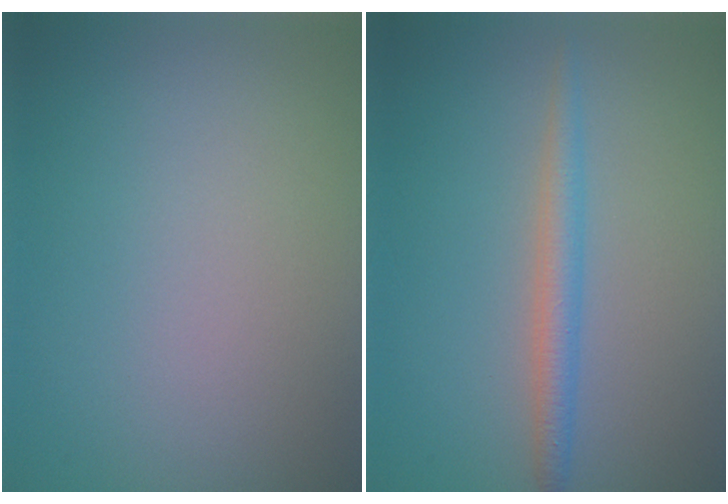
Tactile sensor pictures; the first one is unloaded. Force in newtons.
{"total": 2.3, "press": 2.3, "slide": 0.0}